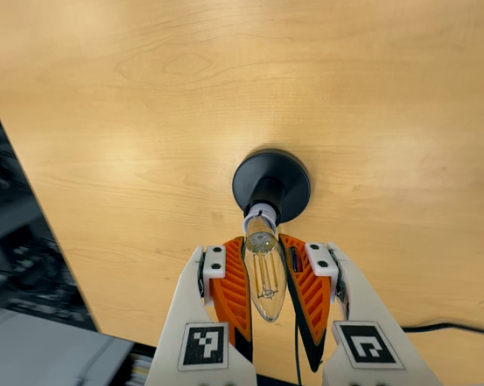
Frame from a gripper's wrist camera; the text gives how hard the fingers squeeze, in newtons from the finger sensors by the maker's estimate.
{"total": 18.6, "left": 18.4, "right": 18.9}